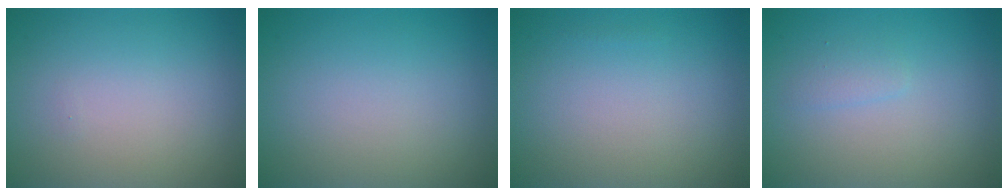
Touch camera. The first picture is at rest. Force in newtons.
{"total": 0.0}
{"total": 0.0}
{"total": 0.9, "press": 0.9, "slide": 0.0}